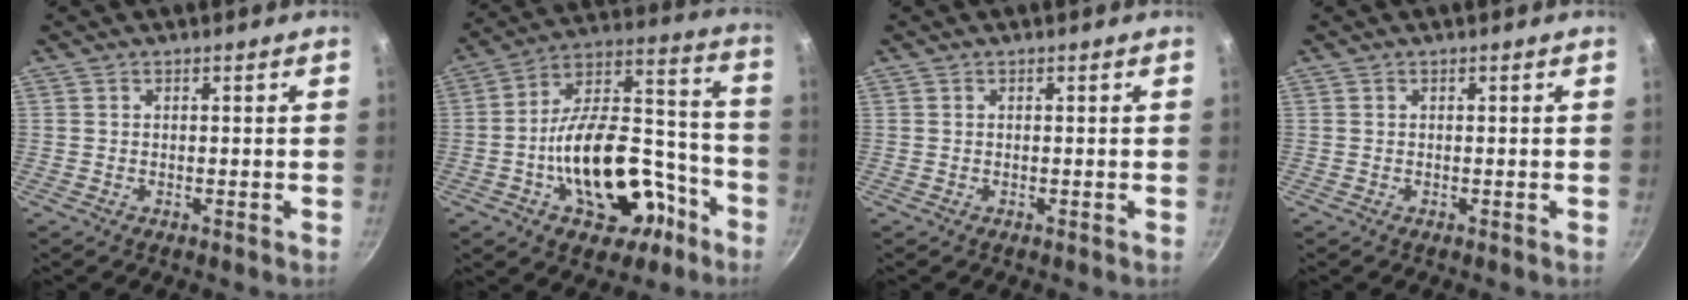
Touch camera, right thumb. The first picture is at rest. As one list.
[{"total": 23.5, "force": [-9.0, 13.6, 17.0], "torque": [-0.225, 0.091, -0.121]}, {"total": 0.0}, {"total": 0.0}]